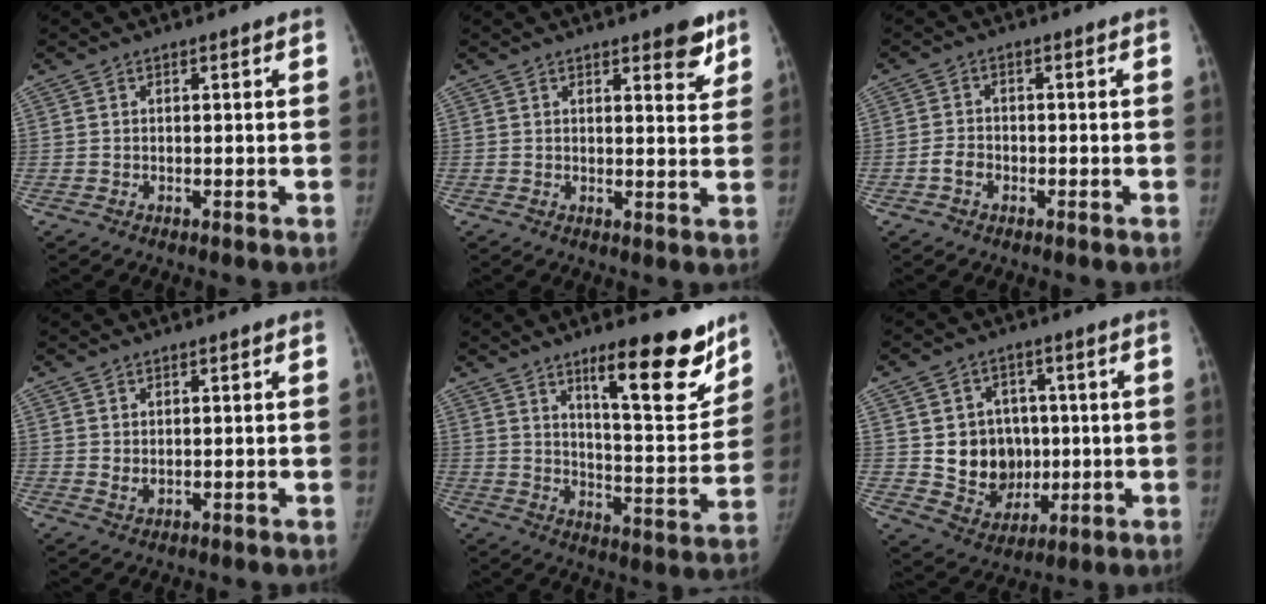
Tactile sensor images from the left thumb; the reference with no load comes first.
{"total": 5.4, "force": [3.6, 1.9, 3.6], "torque": [-0.024, -0.020, 0.041]}
{"total": 2.8, "force": [-1.2, 2.0, 1.5], "torque": [-0.023, 0.011, -0.023]}
{"total": 1.5, "force": [0.6, 0.8, 1.1], "torque": [-0.020, -0.008, 0.016]}
{"total": 17.6, "force": [11.6, 4.5, 12.5], "torque": [-0.127, -0.087, 0.178]}
{"total": 11.9, "force": [0.5, 10.3, 5.9], "torque": [-0.046, -0.003, 0.031]}